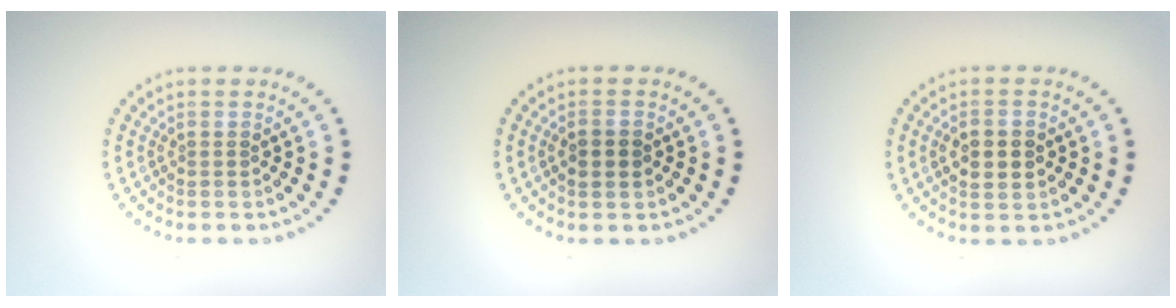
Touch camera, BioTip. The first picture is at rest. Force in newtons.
{"total": 1.5, "press": 1.5, "slide": 0.1}
{"total": 3.2, "press": 3.2, "slide": 0.1}